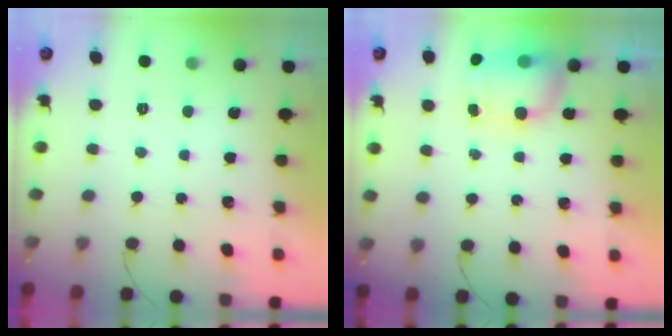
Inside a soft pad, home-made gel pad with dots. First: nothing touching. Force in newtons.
{"total": 7.0, "press": 6.8, "slide": 1.3}